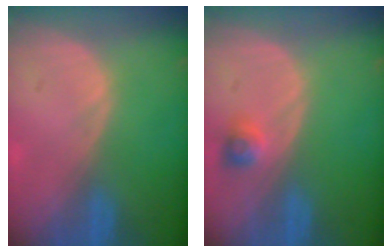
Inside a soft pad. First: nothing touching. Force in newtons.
{"total": 2.3, "press": 2.2, "slide": 0.3}